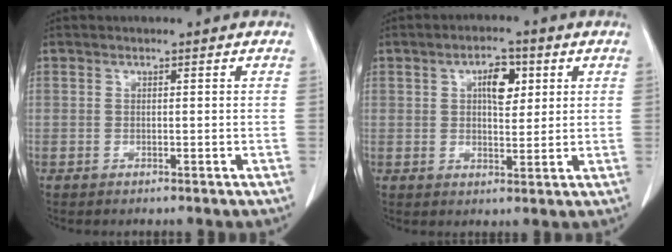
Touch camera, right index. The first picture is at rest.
{"total": 5.4, "force": [2.0, 2.5, 4.3], "torque": [-0.069, 0.008, 0.033]}